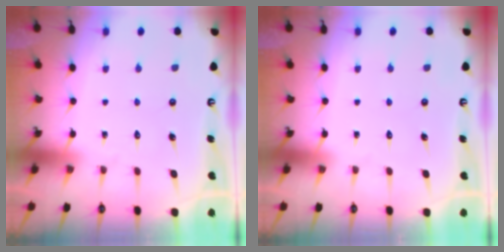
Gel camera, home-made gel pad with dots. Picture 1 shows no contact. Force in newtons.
{"total": 0.0}